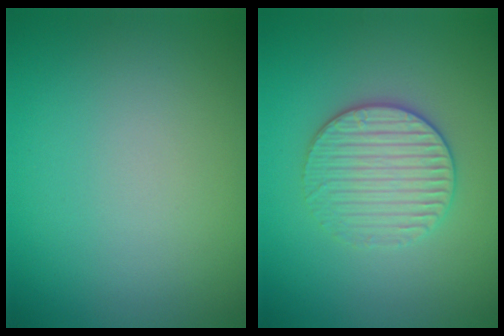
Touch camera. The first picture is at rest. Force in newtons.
{"total": 3.4, "press": 3.2, "slide": 1.1}